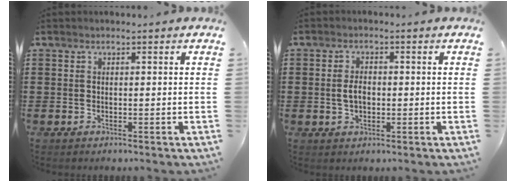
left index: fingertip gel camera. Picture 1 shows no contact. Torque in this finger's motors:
{"motor_torque": [0.38, 0.30, 0.42, 0.03]}